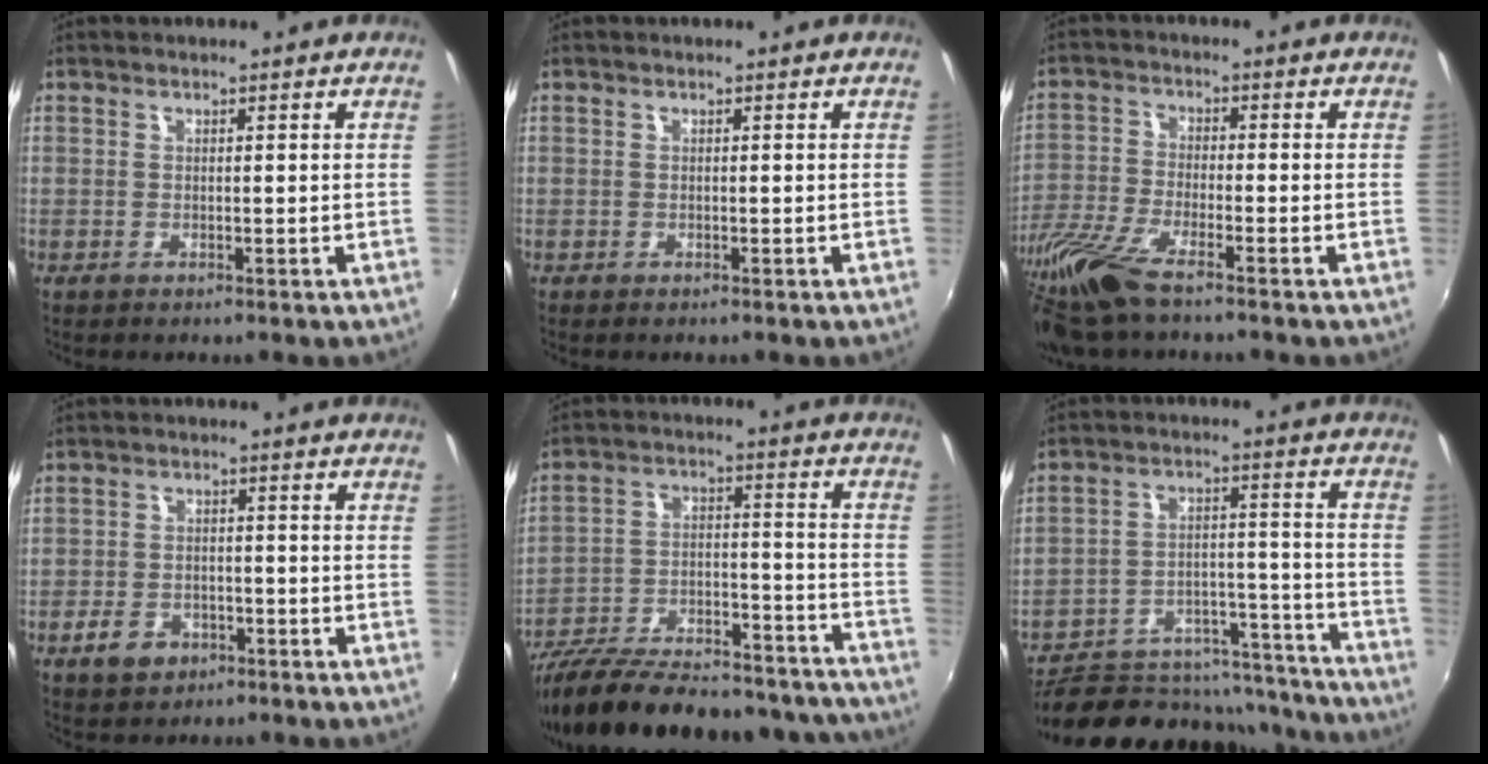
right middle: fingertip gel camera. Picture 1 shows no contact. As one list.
[{"total": 0.0}, {"total": 13.1, "force": [-10.1, 2.0, 8.1], "torque": [-0.189, -0.038, -0.202]}, {"total": 5.9, "force": [-3.4, 4.0, 2.6], "torque": [-0.073, 0.003, -0.054]}, {"total": 31.1, "force": [-26.3, 9.9, 13.3], "torque": [-0.243, 0.006, -0.359]}, {"total": 21.5, "force": [-17.9, 9.7, 6.9], "torque": [-0.130, 0.046, -0.226]}]